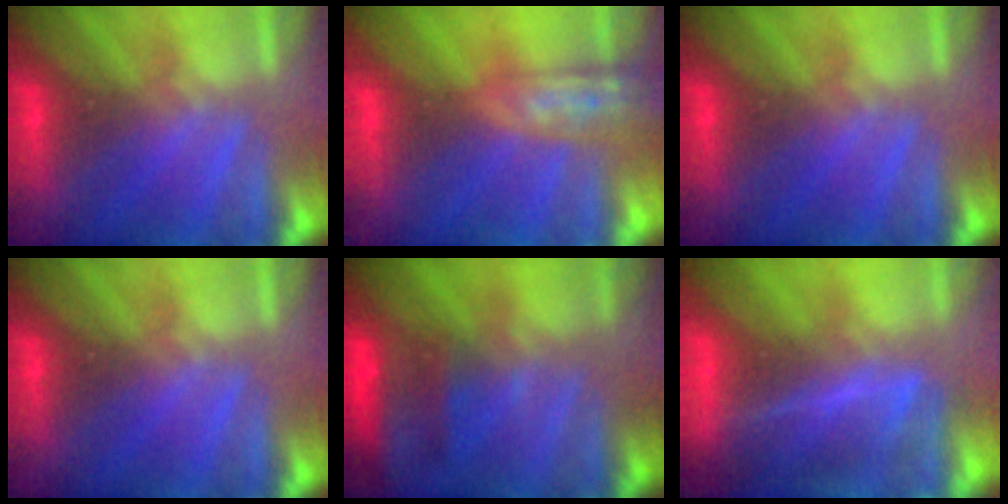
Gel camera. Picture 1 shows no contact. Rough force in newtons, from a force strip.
{"total": 2.7}
{"total": 0.0}
{"total": 0.0}
{"total": 10.5}
{"total": 7.8}